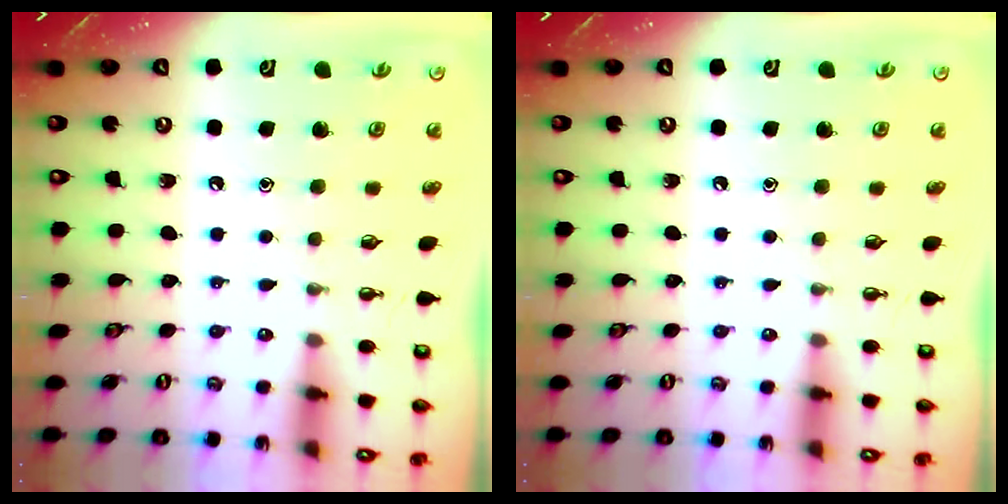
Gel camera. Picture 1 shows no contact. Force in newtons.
{"total": 0.0}